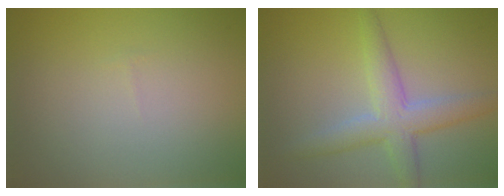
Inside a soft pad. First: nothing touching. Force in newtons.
{"total": 4.3, "press": 4.3, "slide": 0.2}